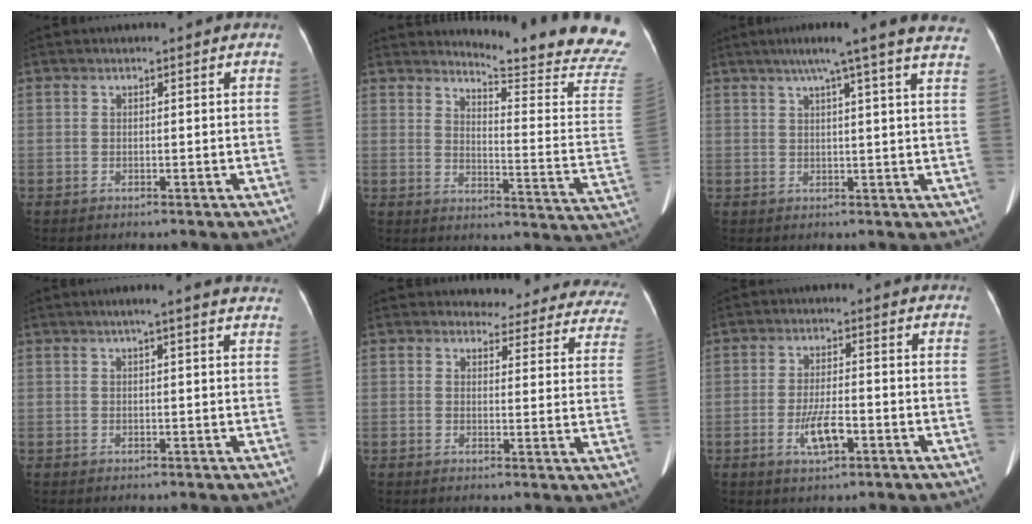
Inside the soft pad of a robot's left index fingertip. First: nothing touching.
{"total": 19.2, "force": [18.4, -1.4, 5.1], "torque": [-0.078, -0.160, 0.202]}
{"total": 16.9, "force": [13.8, -1.1, 9.8], "torque": [-0.148, 0.004, 0.161]}
{"total": 9.1, "force": [7.6, 0.4, 4.9], "torque": [-0.063, 0.018, 0.073]}
{"total": 17.3, "force": [16.3, 4.9, 2.6], "torque": [0.009, -0.066, 0.150]}
{"total": 5.0, "force": [-2.0, 1.3, 4.4], "torque": [-0.087, -0.004, -0.034]}